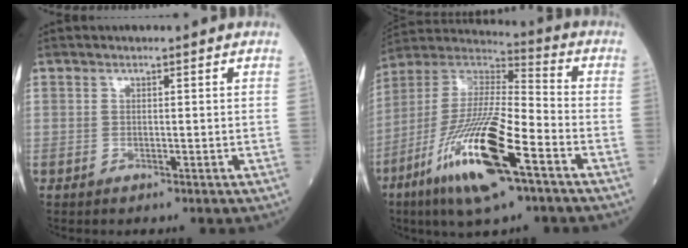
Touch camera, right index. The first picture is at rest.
{"total": 19.4, "force": [-9.1, 2.8, 16.9], "torque": [-0.369, -0.039, -0.172]}